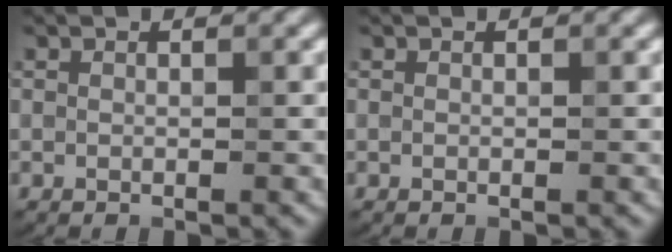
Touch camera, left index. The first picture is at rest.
{"total": 0.0}